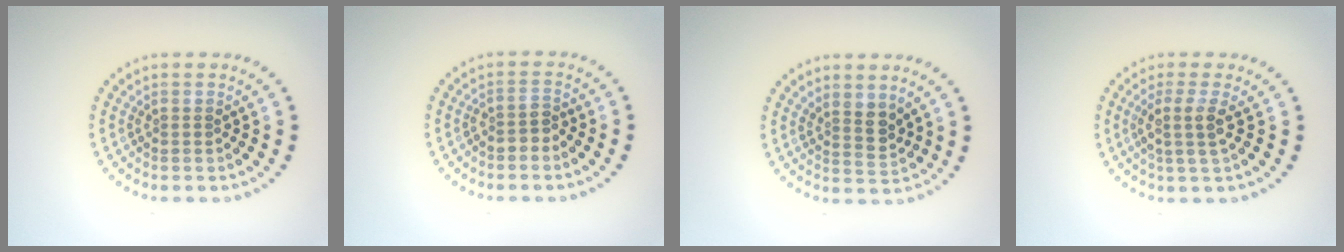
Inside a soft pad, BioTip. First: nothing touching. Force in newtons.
{"total": 1.4, "press": 1.2, "slide": 0.7}
{"total": 2.2, "press": 1.8, "slide": 1.4}
{"total": 2.3, "press": 1.9, "slide": 1.3}